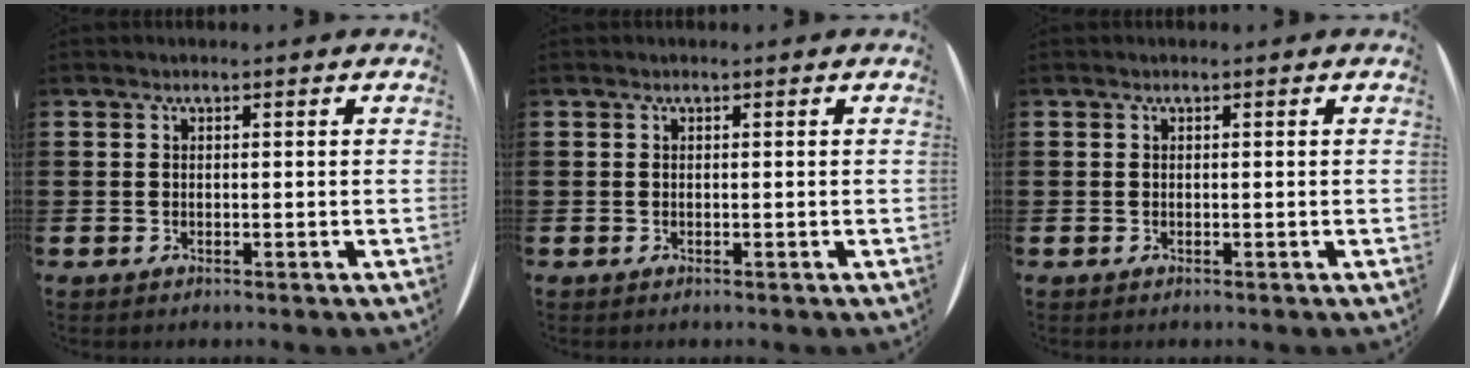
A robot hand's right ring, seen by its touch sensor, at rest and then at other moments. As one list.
[{"total": 0.0}, {"total": 0.0}]